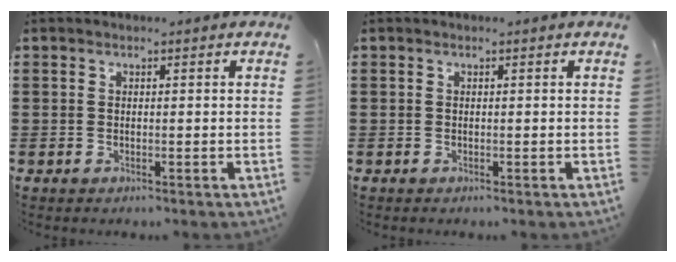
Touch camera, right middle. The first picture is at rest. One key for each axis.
{"total": 0.0}